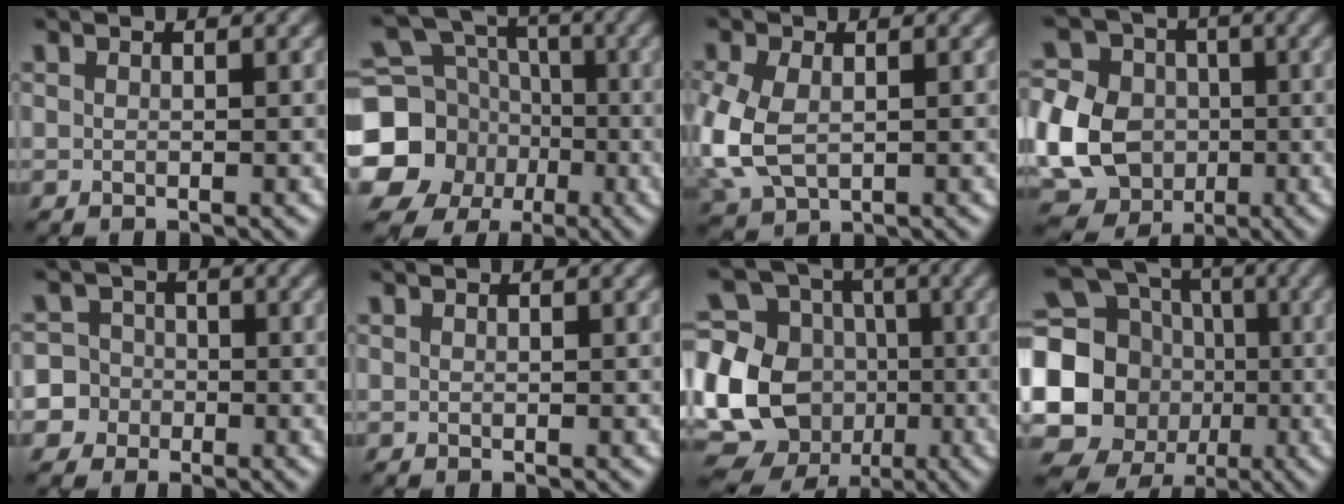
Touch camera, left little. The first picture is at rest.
{"total": 13.5, "force": [-3.6, 12.3, 4.4], "torque": [-0.119, -0.021, -0.091]}
{"total": 5.8, "force": [-0.8, 3.8, 4.3], "torque": [-0.122, -0.011, -0.014]}
{"total": 11.2, "force": [-2.2, 9.3, 5.8], "torque": [-0.126, -0.006, -0.064]}
{"total": 6.6, "force": [-2.7, 5.9, 1.1], "torque": [-0.015, 0.005, -0.078]}
{"total": 0.0}
{"total": 16.4, "force": [-3.8, 14.4, 6.8], "torque": [-0.174, 0.006, -0.083]}
{"total": 15.4, "force": [-1.4, 14.1, 6.1], "torque": [-0.153, -0.008, -0.046]}